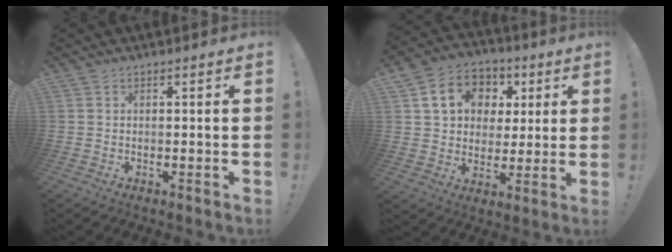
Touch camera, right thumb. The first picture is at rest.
{"total": 13.8, "force": [5.1, 11.2, 6.1], "torque": [-0.088, -0.014, 0.105]}